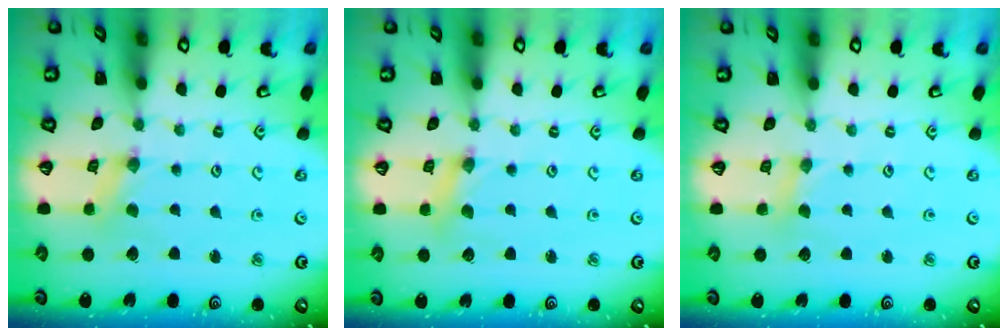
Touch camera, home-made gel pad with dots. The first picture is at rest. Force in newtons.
{"total": 2.0, "press": 2.0, "slide": 0.3}
{"total": 0.9, "press": 0.9, "slide": 0.2}